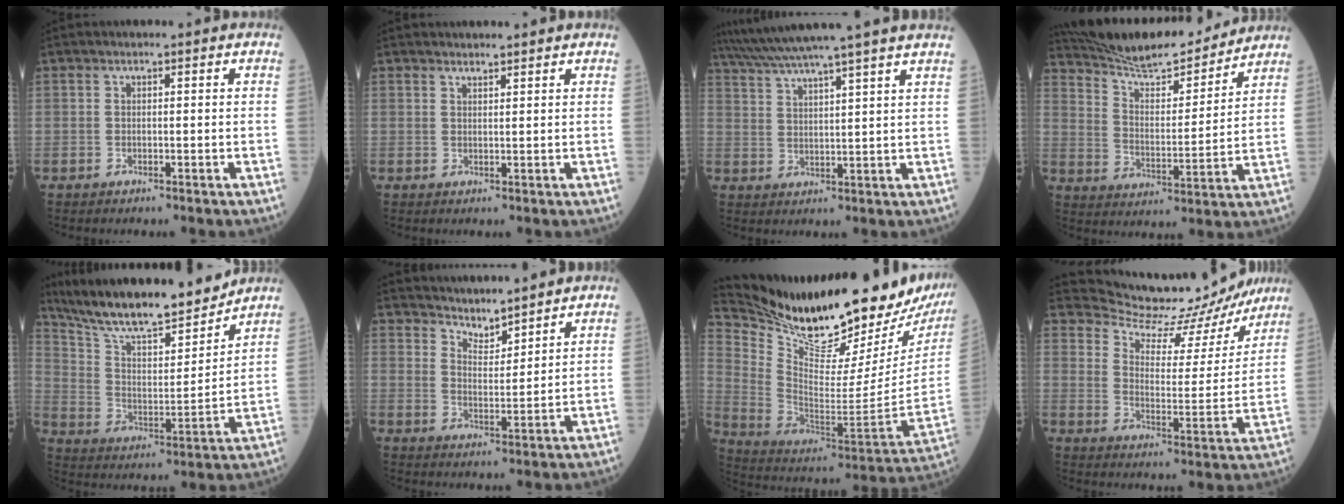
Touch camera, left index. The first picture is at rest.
{"total": 3.3, "force": [3.2, 0.2, 0.7], "torque": [-0.013, 0.014, 0.042]}
{"total": 15.8, "force": [13.7, -2.0, 7.5], "torque": [-0.135, 0.006, 0.196]}
{"total": 17.6, "force": [16.5, 2.2, 5.9], "torque": [-0.107, -0.001, 0.259]}
{"total": 19.0, "force": [16.8, 2.2, 8.6], "torque": [-0.157, -0.003, 0.282]}
{"total": 5.9, "force": [5.8, 0.9, 0.7], "torque": [-0.022, 0.011, 0.103]}
{"total": 30.5, "force": [26.2, 4.1, 15.1], "torque": [-0.270, -0.094, 0.387]}
{"total": 17.2, "force": [16.5, 3.8, 2.6], "torque": [-0.033, -0.027, 0.209]}